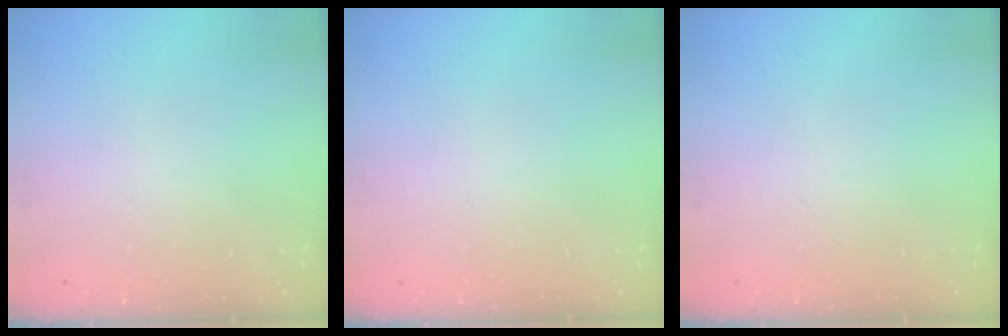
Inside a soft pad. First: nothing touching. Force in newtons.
{"total": 0.0}
{"total": 0.0}